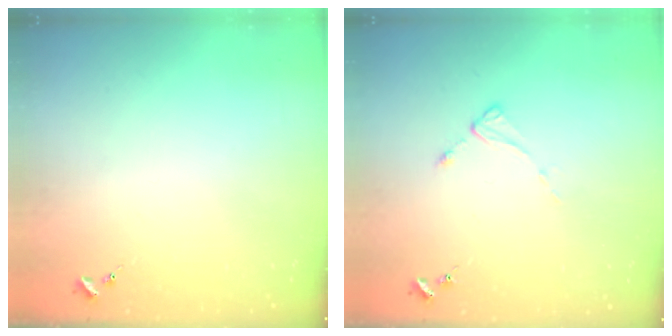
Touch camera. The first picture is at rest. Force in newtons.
{"total": 2.6, "press": 2.6, "slide": 0.4}